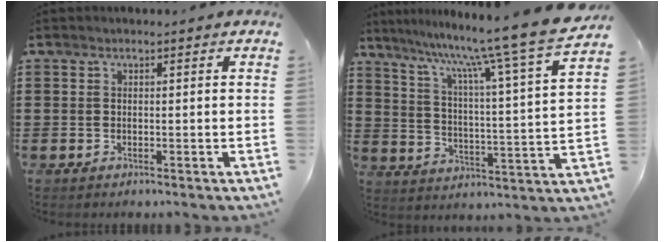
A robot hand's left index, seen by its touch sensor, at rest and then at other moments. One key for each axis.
{"total": 10.2, "fx": 8.7, "fy": -2.0, "fz": 4.9, "tx": -0.113, "ty": -0.076, "tz": 0.128}